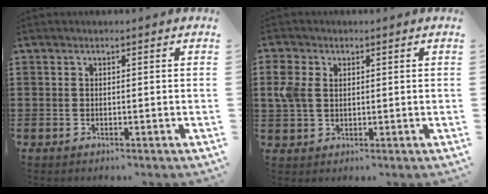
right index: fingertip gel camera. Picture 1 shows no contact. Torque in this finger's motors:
{"motor_torque": [0.49, -0.30, 0.40, 0.11]}